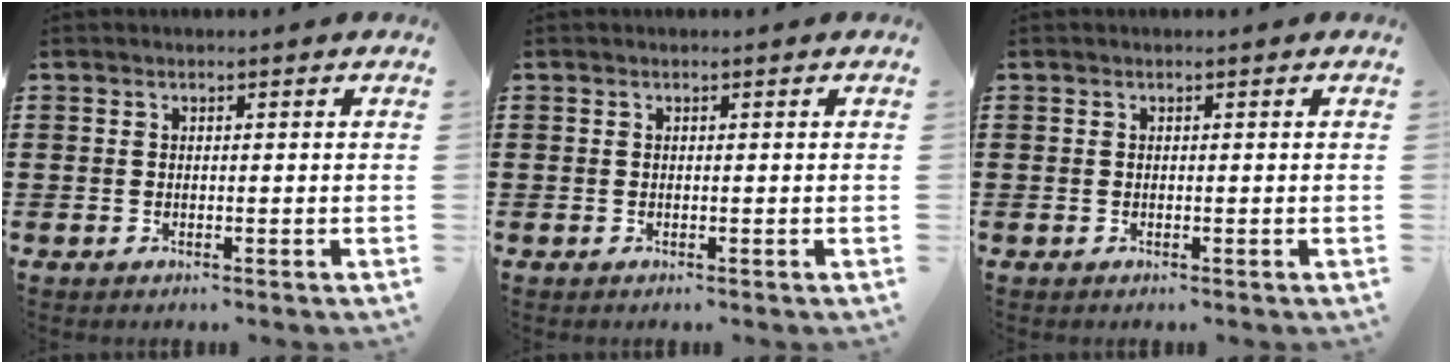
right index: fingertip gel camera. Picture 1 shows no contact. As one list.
[{"total": 0.0}, {"total": 0.0}]